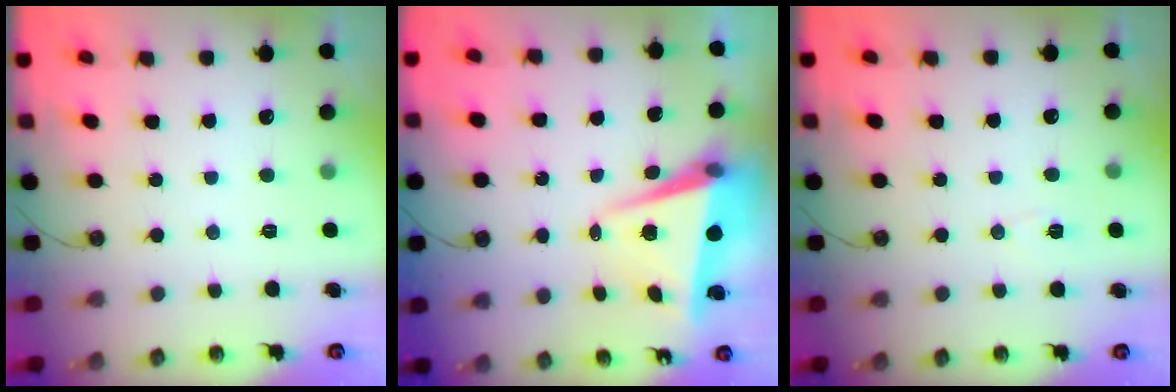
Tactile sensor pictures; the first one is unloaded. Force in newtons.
{"total": 7.3, "press": 7.2, "slide": 1.3}
{"total": 5.3, "press": 5.0, "slide": 1.7}